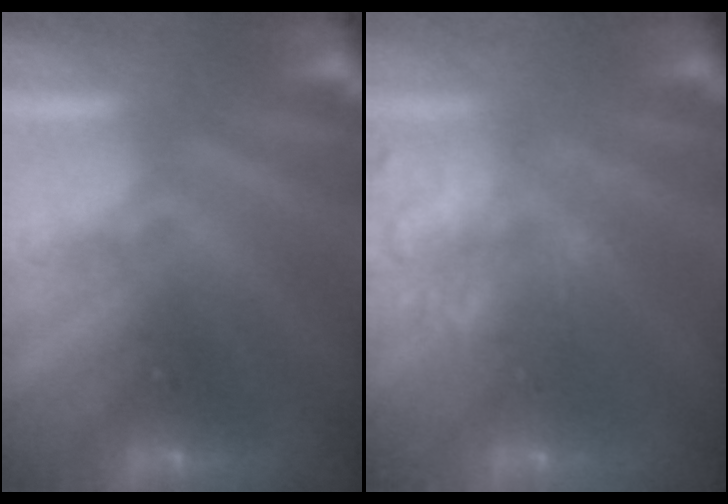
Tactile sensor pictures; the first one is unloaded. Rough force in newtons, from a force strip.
{"total": 1.7}